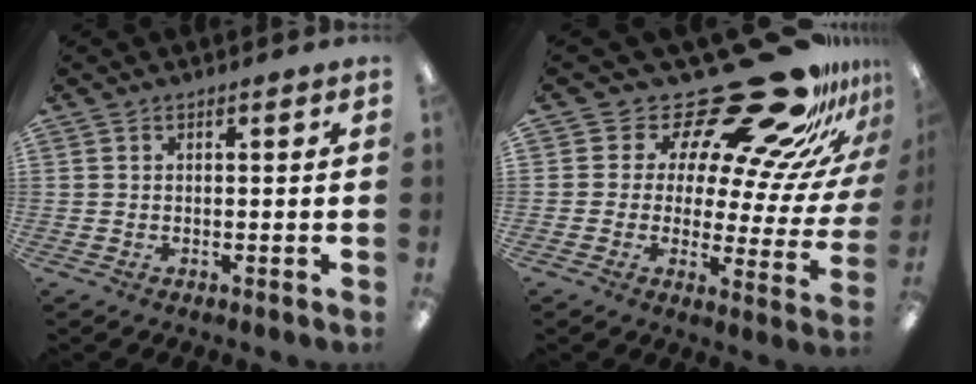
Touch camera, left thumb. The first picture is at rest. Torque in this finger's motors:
{"motor_torque": [0.27, 0.28, -0.26, -0.21, -0.07]}